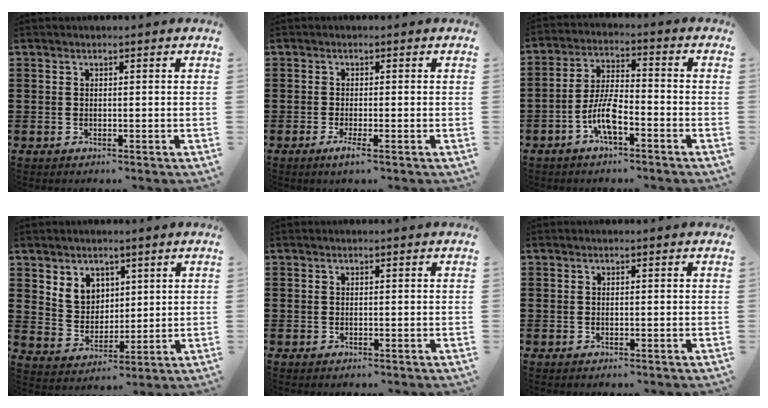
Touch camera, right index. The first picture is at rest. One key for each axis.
{"total": 1.8, "fx": -1.1, "fy": 0.0, "fz": 1.5, "tx": -0.032, "ty": -0.008, "tz": -0.022}
{"total": 7.1, "fx": -3.5, "fy": 2.1, "fz": 5.7, "tx": -0.136, "ty": -0.006, "tz": -0.072}
{"total": 5.4, "fx": 3.0, "fy": 4.4, "fz": 1.1, "tx": -0.038, "ty": 0.004, "tz": 0.056}
{"total": 0.0}
{"total": 0.0}